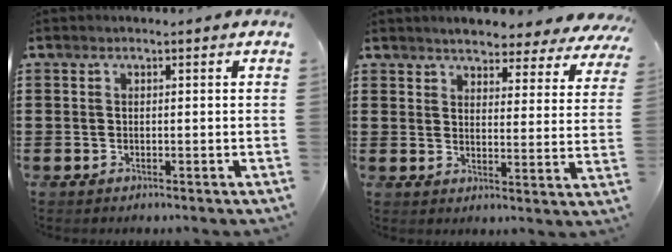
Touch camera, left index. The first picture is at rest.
{"total": 4.2, "force": [4.2, 0.4, 0.7], "torque": [-0.027, -0.025, 0.071]}